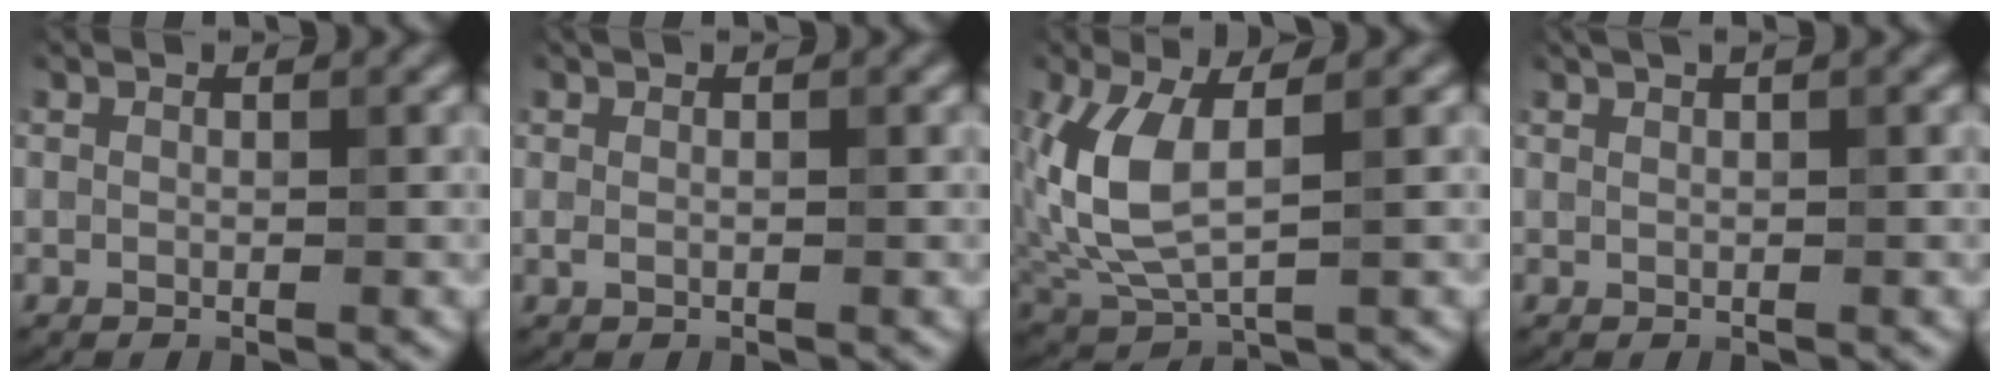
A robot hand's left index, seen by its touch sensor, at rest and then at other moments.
{"total": 0.7, "force": [0.1, 0.2, 0.7], "torque": [-0.014, 0.000, 0.001]}
{"total": 6.5, "force": [0.8, 3.2, 5.7], "torque": [-0.145, -0.004, 0.021]}
{"total": 2.6, "force": [1.6, 0.9, 1.8], "torque": [-0.015, 0.000, 0.012]}